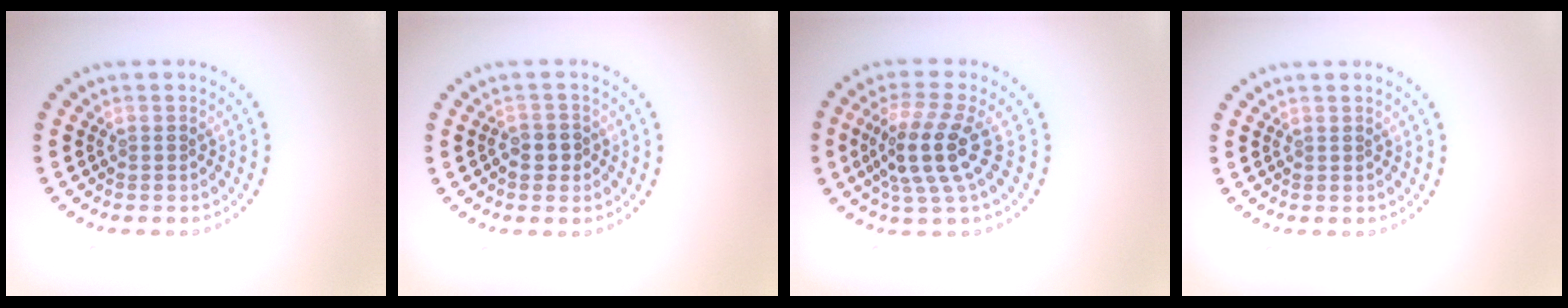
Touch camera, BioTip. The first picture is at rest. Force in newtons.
{"total": 1.2, "press": 1.1, "slide": 0.3}
{"total": 4.6, "press": 3.8, "slide": 2.5}
{"total": 0.0}